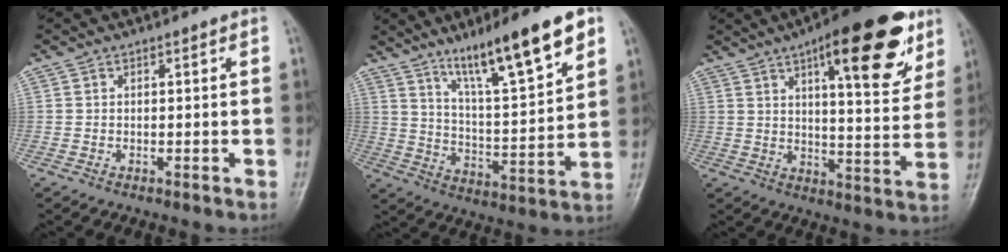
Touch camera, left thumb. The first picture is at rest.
{"total": 17.4, "force": [10.9, 2.8, 13.2], "torque": [-0.200, -0.051, 0.185]}
{"total": 19.6, "force": [10.6, 6.3, 15.3], "torque": [-0.177, -0.036, 0.146]}